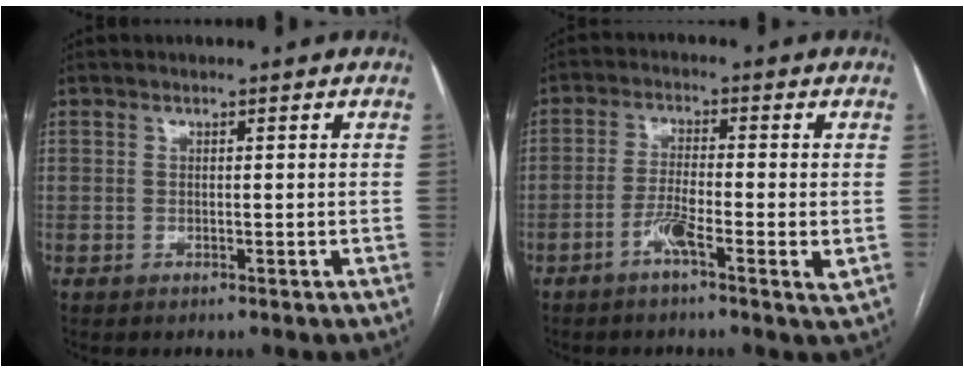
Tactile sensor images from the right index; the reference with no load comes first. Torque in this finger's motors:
{"motor_torque": [0.11, 0.15, 0.00, 0.03]}